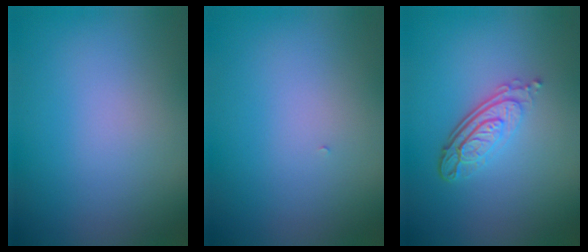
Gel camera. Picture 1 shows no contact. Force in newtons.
{"total": 0.0}
{"total": 4.3, "press": 3.0, "slide": 3.1}